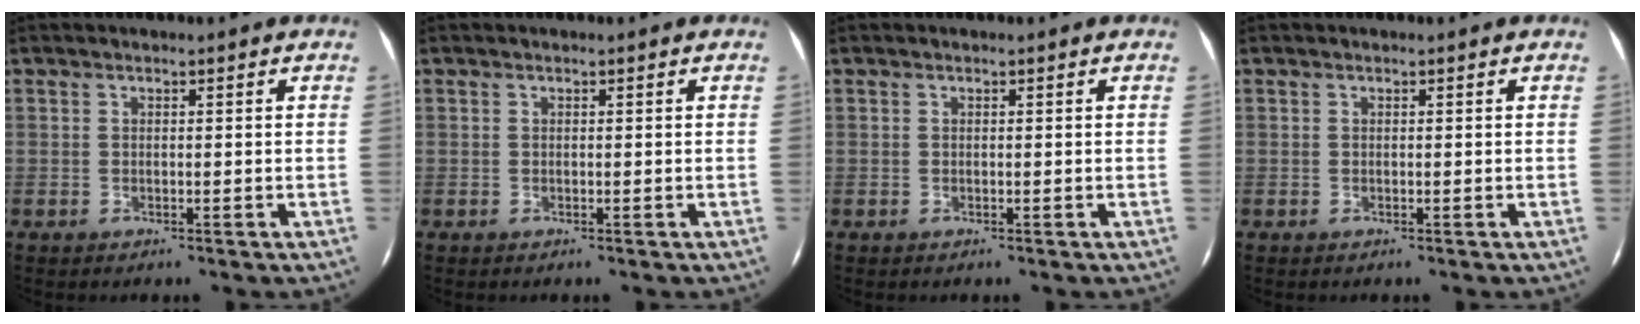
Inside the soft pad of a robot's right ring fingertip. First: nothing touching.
{"total": 0.0}
{"total": 0.0}
{"total": 0.0}